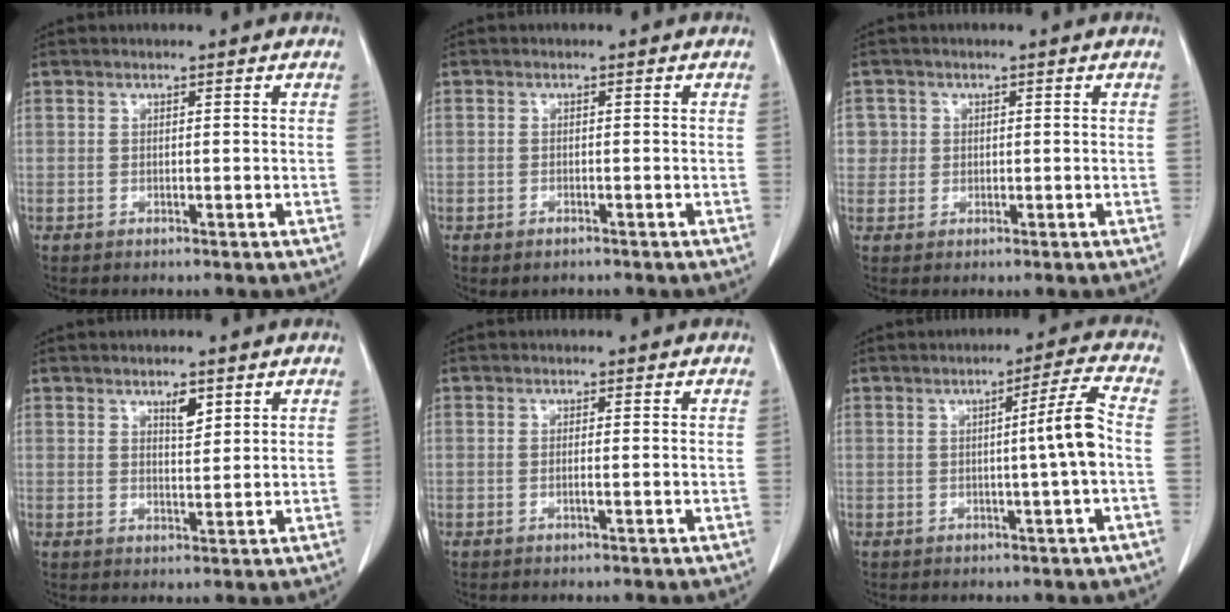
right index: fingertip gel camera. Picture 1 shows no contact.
{"total": 1.3, "force": [-0.9, 0.7, 0.7], "torque": [-0.015, -0.001, -0.007]}
{"total": 2.6, "force": [0.6, 2.6, -0.2], "torque": [0.022, 0.004, 0.006]}
{"total": 2.7, "force": [1.7, 0.9, 2.0], "torque": [-0.035, -0.003, 0.031]}
{"total": 0.8, "force": [-0.2, -0.1, 0.7], "torque": [-0.016, -0.001, -0.004]}
{"total": 5.8, "force": [-0.6, -1.2, 5.7], "torque": [-0.082, 0.006, -0.008]}